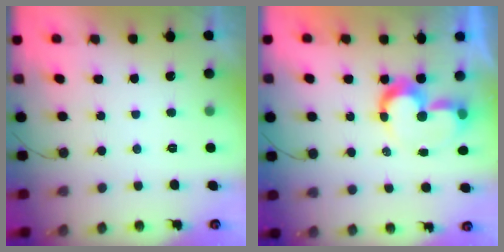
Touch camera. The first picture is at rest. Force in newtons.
{"total": 9.8, "press": 9.8, "slide": 0.6}